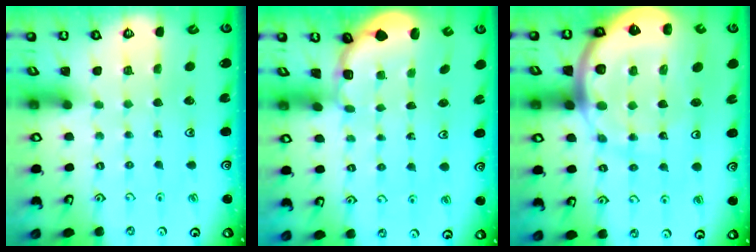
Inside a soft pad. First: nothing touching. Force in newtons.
{"total": 1.8, "press": 1.6, "slide": 0.7}
{"total": 17.4, "press": 17.3, "slide": 2.0}